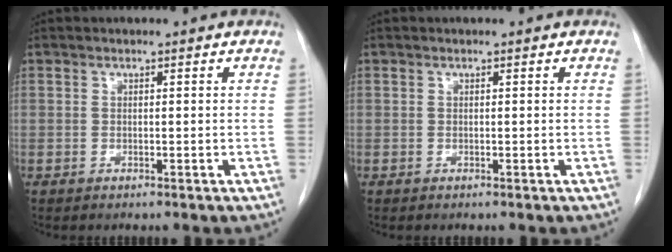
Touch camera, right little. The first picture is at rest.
{"total": 0.0}